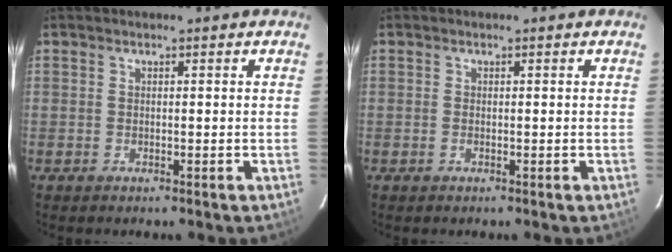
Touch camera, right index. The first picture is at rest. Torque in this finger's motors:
{"motor_torque": [-0.15, -0.04, -0.10, 0.00]}